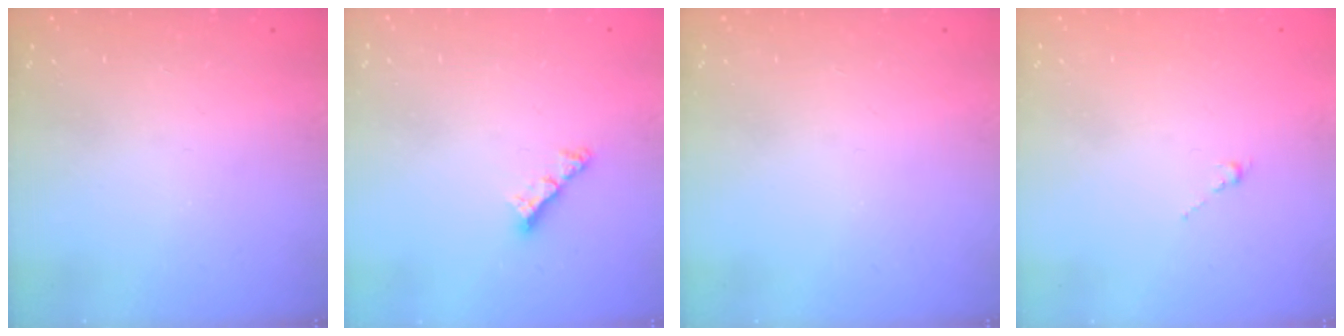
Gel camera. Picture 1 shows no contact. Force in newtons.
{"total": 4.2, "press": 4.2, "slide": 0.2}
{"total": 0.0}
{"total": 0.0}